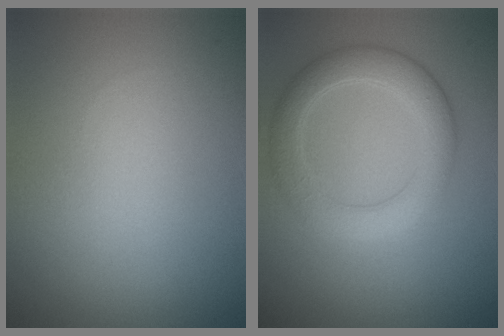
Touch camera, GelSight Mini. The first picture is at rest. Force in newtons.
{"total": 4.1, "press": 4.1, "slide": 0.1}